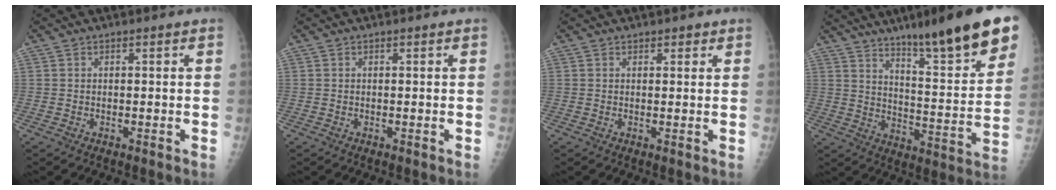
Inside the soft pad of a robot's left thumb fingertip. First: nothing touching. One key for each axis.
{"total": 0.0}
{"total": 1.2, "fx": 0.9, "fy": 0.7, "fz": 0.5, "tx": 0.004, "ty": -0.004, "tz": 0.008}
{"total": 23.1, "fx": 15.5, "fy": 2.6, "fz": 17.0, "tx": -0.219, "ty": -0.070, "tz": 0.225}